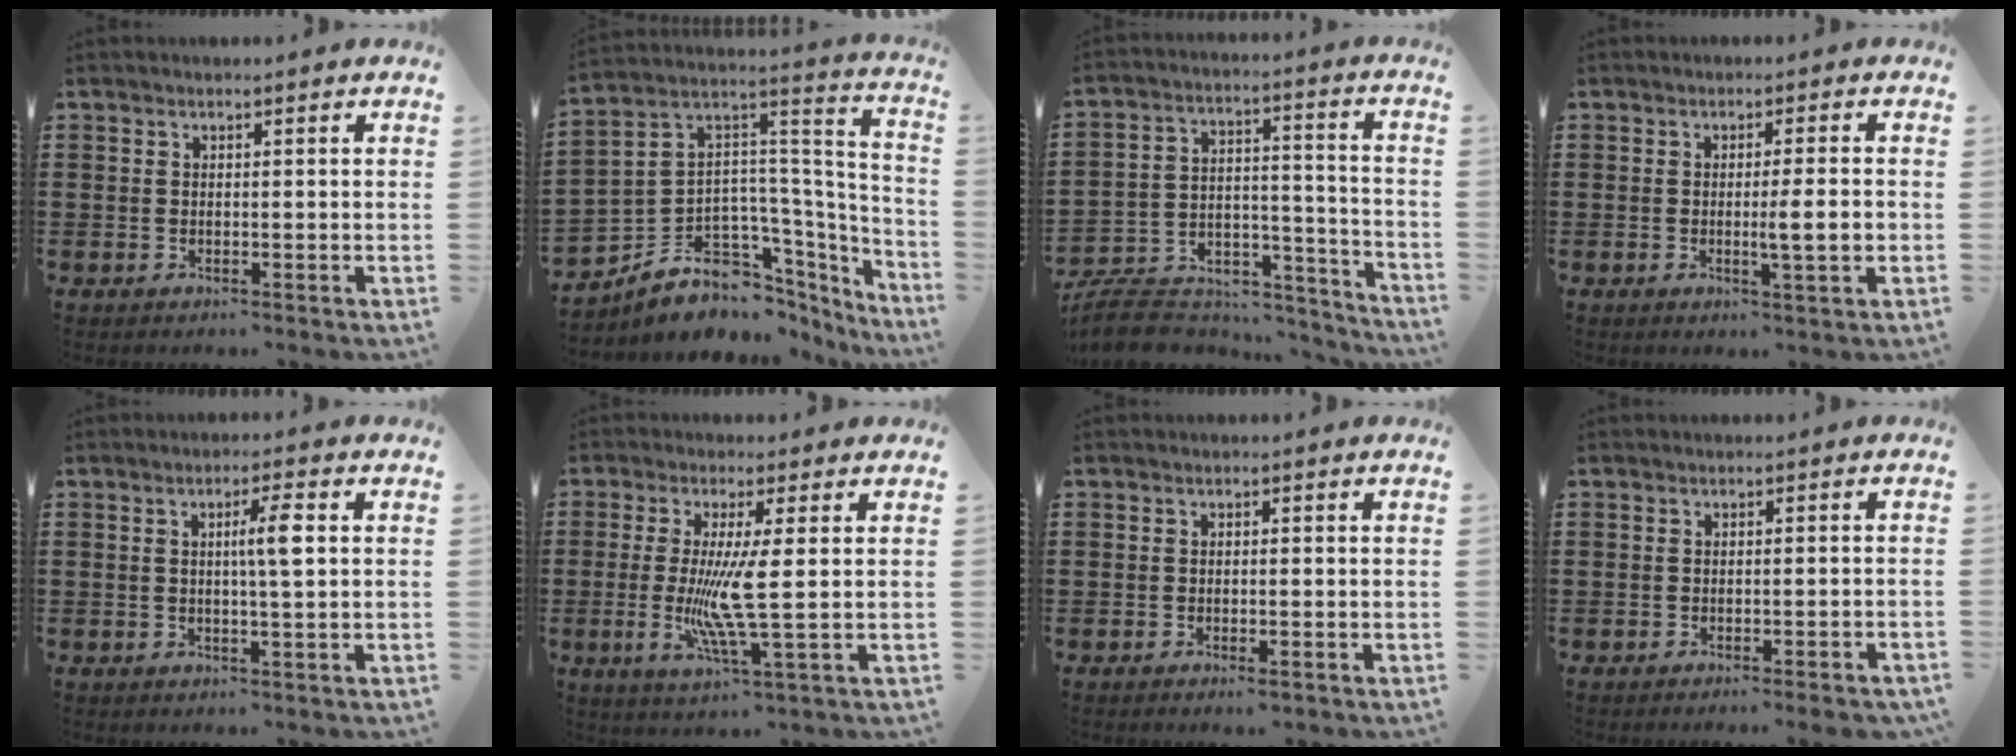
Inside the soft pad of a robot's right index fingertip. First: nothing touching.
{"total": 6.8, "force": [-4.0, 5.1, 2.1], "torque": [-0.055, -0.021, -0.068]}
{"total": 8.3, "force": [-7.6, 2.5, 2.3], "torque": [-0.045, 0.012, -0.147]}
{"total": 4.4, "force": [-0.5, 0.1, 4.4], "torque": [-0.075, -0.006, -0.012]}
{"total": 4.2, "force": [0.6, 0.2, 4.2], "torque": [-0.070, -0.002, 0.003]}
{"total": 7.8, "force": [0.0, 0.1, 7.8], "torque": [-0.162, -0.024, -0.006]}
{"total": 0.6, "force": [-0.5, 0.0, 0.3], "torque": [-0.008, -0.004, -0.010]}
{"total": 1.7, "force": [-1.4, -0.2, 1.0], "torque": [-0.017, -0.002, -0.026]}